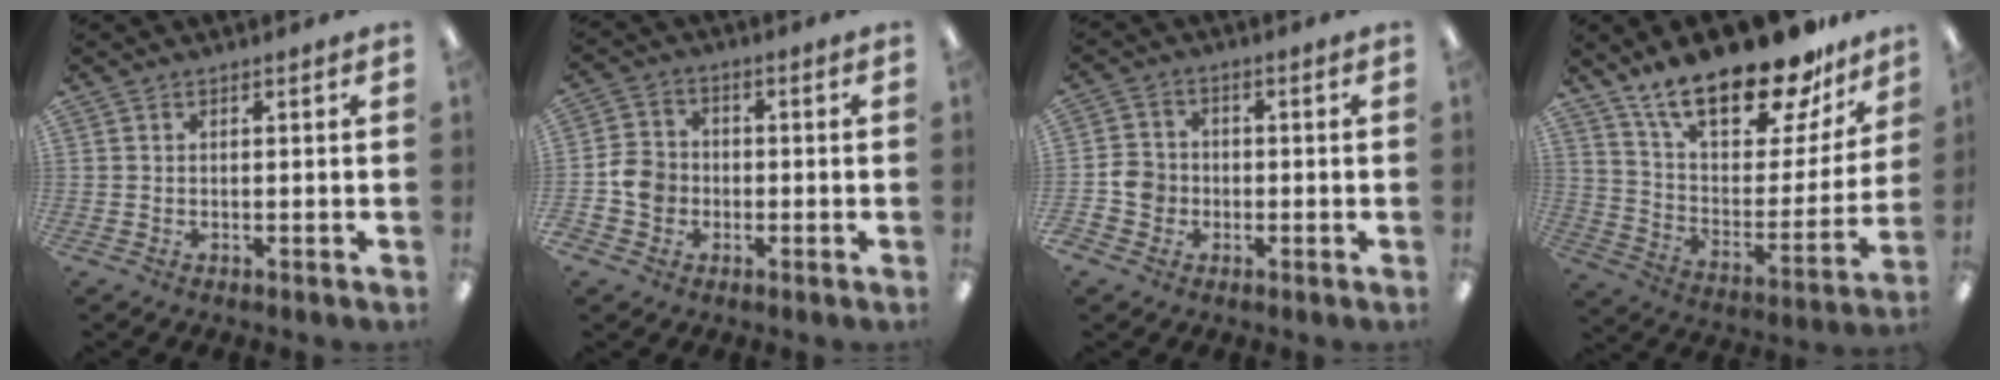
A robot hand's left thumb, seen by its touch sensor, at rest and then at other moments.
{"total": 6.5, "force": [-1.8, 5.7, 2.5], "torque": [-0.052, 0.020, -0.029]}
{"total": 5.6, "force": [-1.8, 5.0, 1.9], "torque": [-0.040, 0.015, -0.030]}
{"total": 24.3, "force": [18.6, 8.5, 13.1], "torque": [-0.205, -0.124, 0.317]}